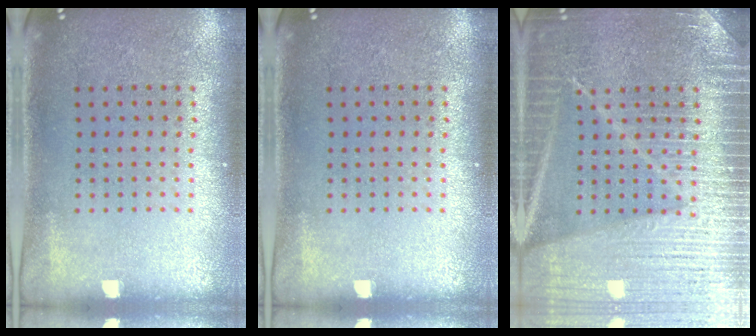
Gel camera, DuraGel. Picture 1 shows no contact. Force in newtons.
{"total": 0.0}
{"total": 6.7, "press": 6.6, "slide": 0.8}